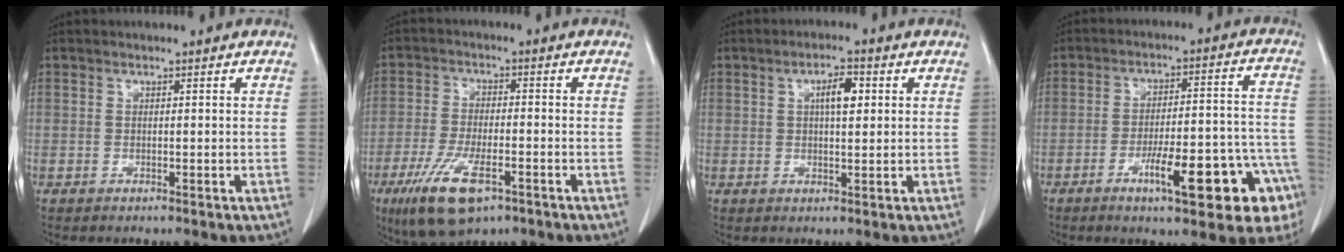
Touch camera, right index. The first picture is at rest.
{"total": 10.7, "force": [-5.9, 3.4, 8.3], "torque": [-0.162, -0.020, -0.097]}
{"total": 4.2, "force": [1.2, 1.2, 3.8], "torque": [-0.066, 0.006, 0.018]}
{"total": 15.8, "force": [-7.7, 3.4, 13.4], "torque": [-0.114, 0.039, -0.093]}